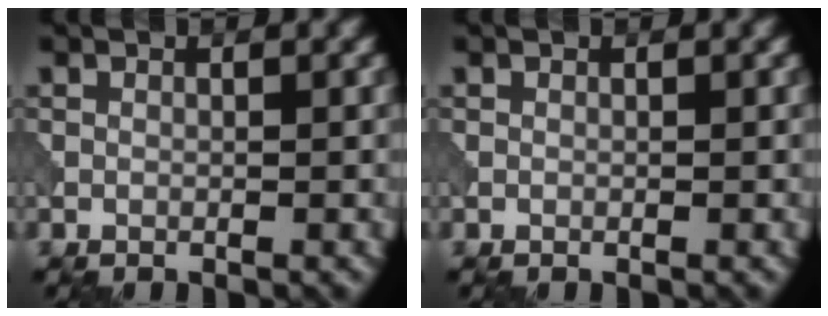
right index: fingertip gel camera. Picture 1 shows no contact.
{"total": 0.0}